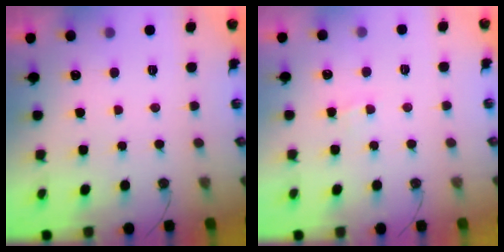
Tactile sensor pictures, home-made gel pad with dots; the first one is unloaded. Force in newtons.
{"total": 2.8, "press": 2.8, "slide": 0.4}